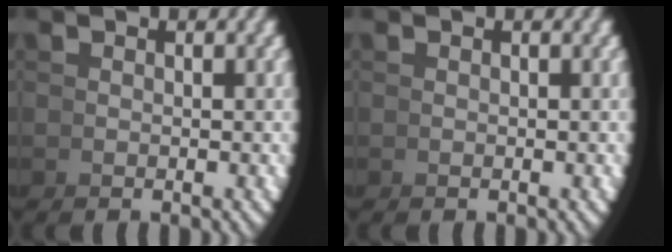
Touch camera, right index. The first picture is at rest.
{"total": 0.0}